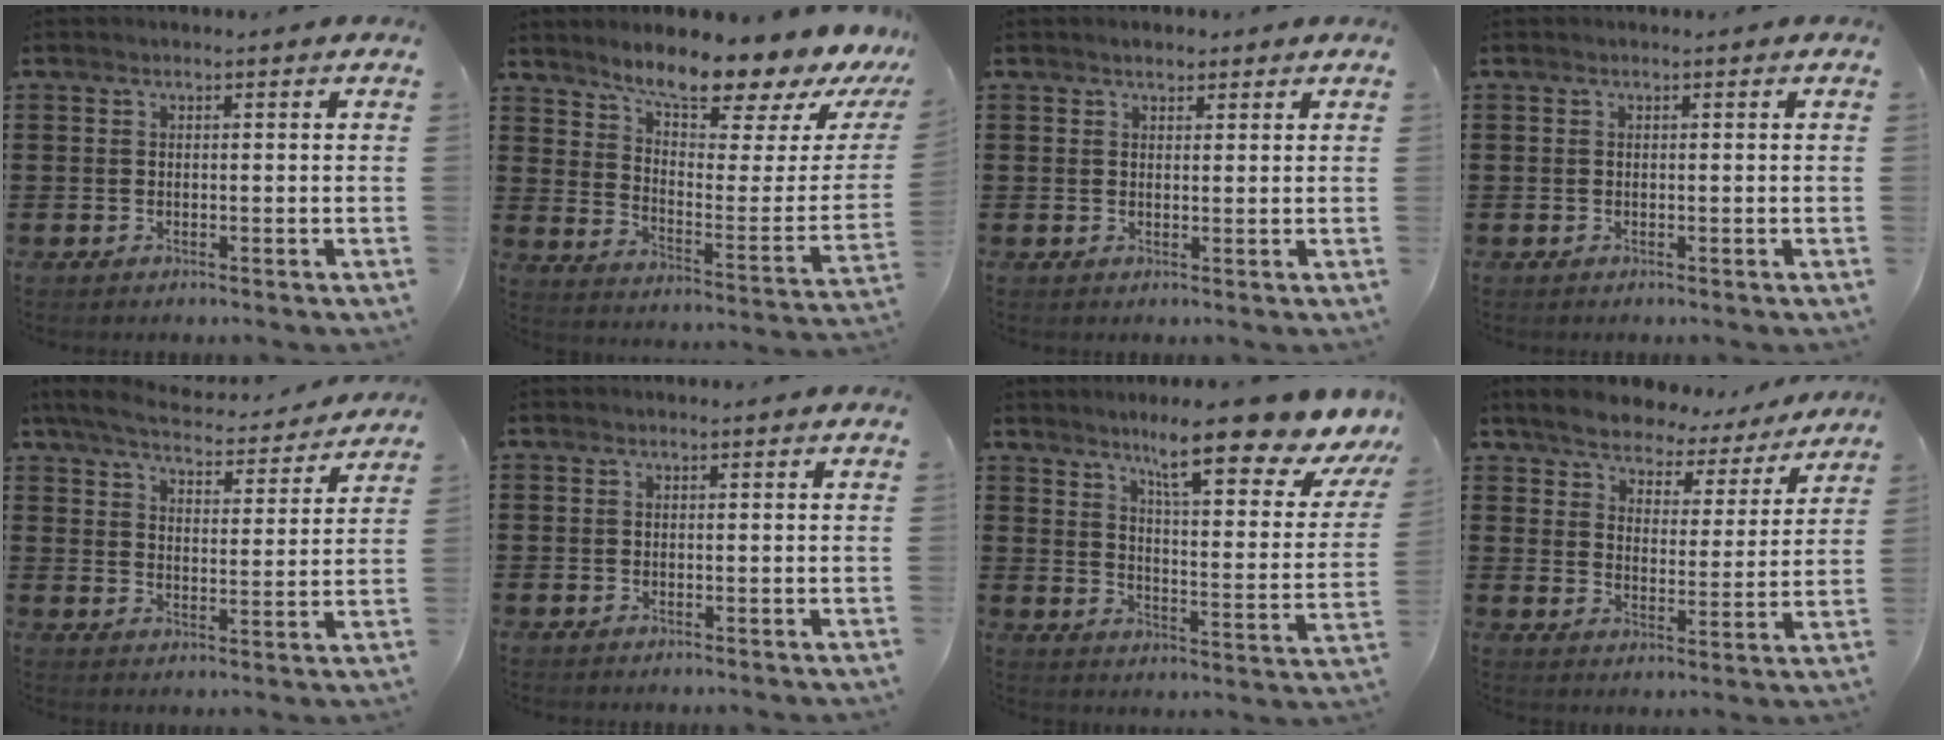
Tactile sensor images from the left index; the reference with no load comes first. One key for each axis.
{"total": 10.6, "fx": 9.2, "fy": 1.7, "fz": 5.1, "tx": -0.100, "ty": -0.076, "tz": 0.150}
{"total": 1.4, "fx": 1.3, "fy": 0.5, "fz": 0.4, "tx": -0.009, "ty": 0.006, "tz": 0.023}
{"total": 0.0}
{"total": 5.6, "fx": 5.3, "fy": 0.4, "fz": 1.7, "tx": -0.060, "ty": -0.037, "tz": 0.090}
{"total": 0.0}
{"total": 12.5, "fx": 9.2, "fy": 0.8, "fz": 8.4, "tx": -0.149, "ty": -0.051, "tz": 0.143}
{"total": 5.5, "fx": 5.3, "fy": 1.0, "fz": 0.6, "tx": -0.042, "ty": -0.034, "tz": 0.091}